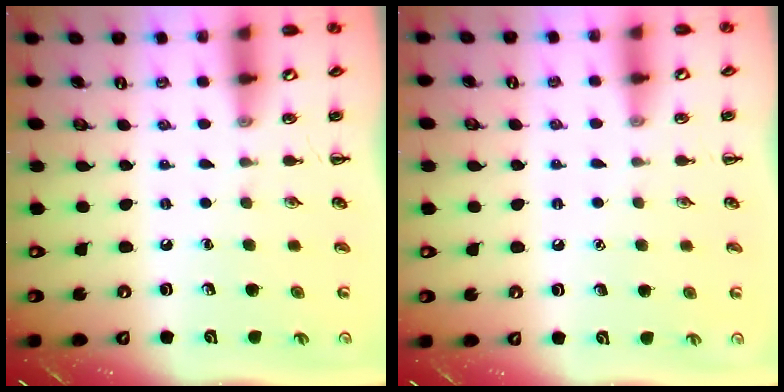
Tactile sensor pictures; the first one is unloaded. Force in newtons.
{"total": 1.5, "press": 1.4, "slide": 0.1}